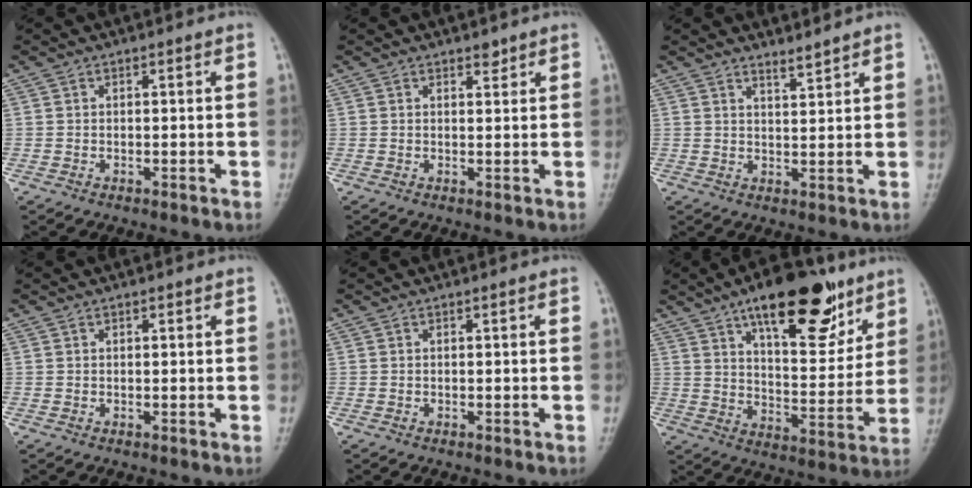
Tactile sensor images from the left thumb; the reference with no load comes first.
{"total": 1.4, "force": [1.1, 0.6, 0.5], "torque": [0.001, -0.008, 0.015]}
{"total": 2.5, "force": [2.4, 0.2, 0.8], "torque": [-0.009, -0.025, 0.041]}
{"total": 0.6, "force": [0.3, 0.3, 0.4], "torque": [-0.003, -0.001, 0.004]}
{"total": 0.0}
{"total": 19.9, "force": [11.9, 8.2, 13.7], "torque": [-0.159, -0.055, 0.187]}